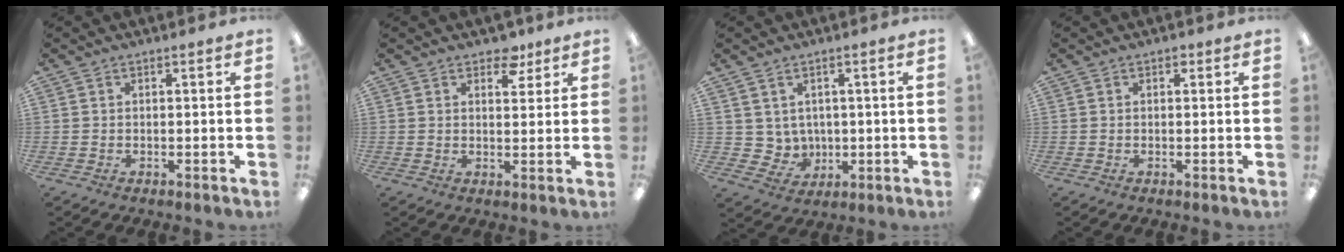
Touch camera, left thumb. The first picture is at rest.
{"total": 5.6, "force": [4.1, 3.1, 2.4], "torque": [-0.008, -0.021, 0.065]}
{"total": 5.1, "force": [2.8, 4.2, -0.2], "torque": [-0.013, -0.015, 0.057]}
{"total": 0.8, "force": [0.4, 0.5, 0.4], "torque": [-0.001, 0.000, 0.005]}